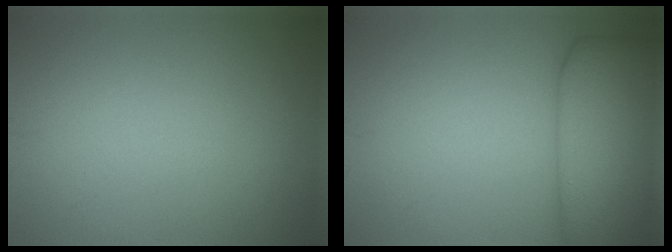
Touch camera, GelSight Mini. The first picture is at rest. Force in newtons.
{"total": 9.5, "press": 9.5, "slide": 0.3}